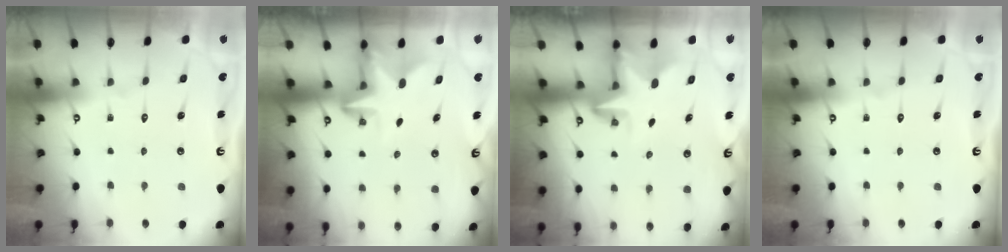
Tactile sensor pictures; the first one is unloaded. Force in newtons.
{"total": 2.5, "press": 2.5, "slide": 0.5}
{"total": 3.5, "press": 3.5, "slide": 0.2}
{"total": 0.0}